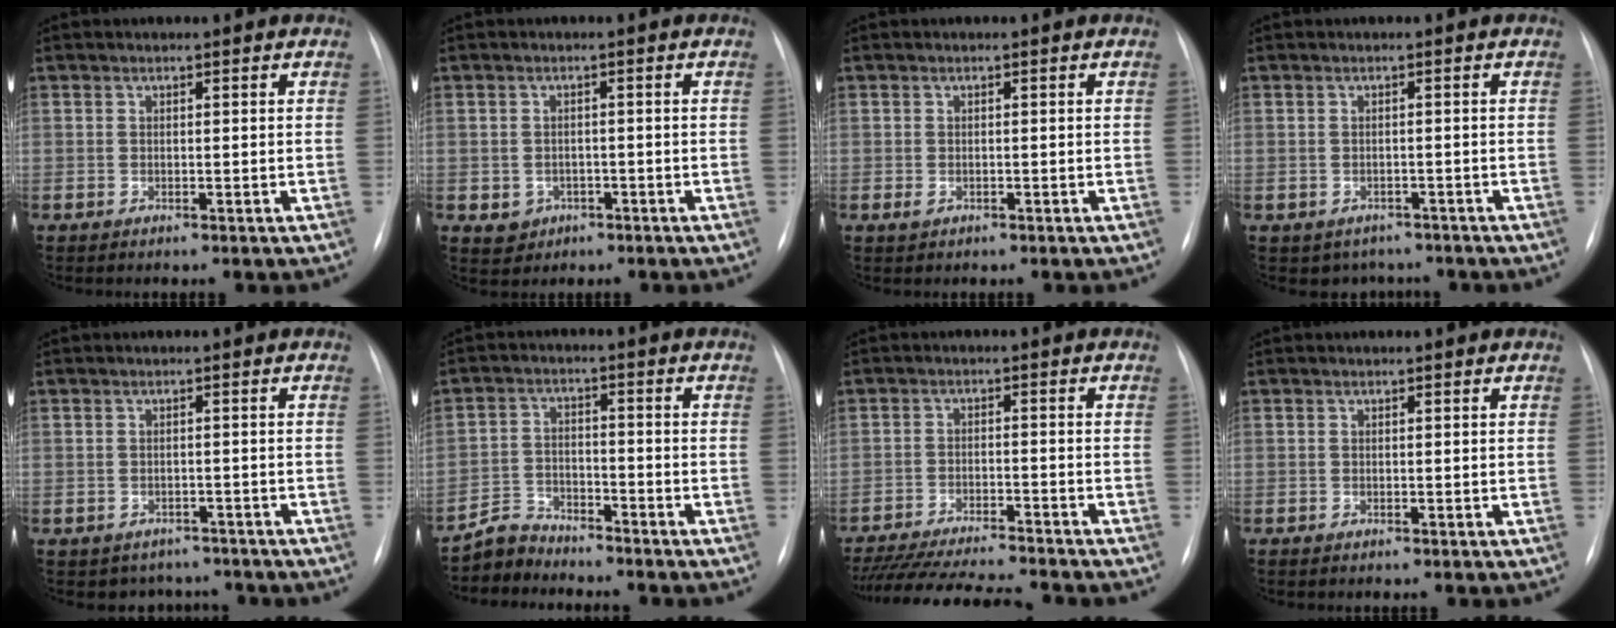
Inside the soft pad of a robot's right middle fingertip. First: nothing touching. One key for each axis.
{"total": 3.1, "fx": -0.3, "fy": 3.0, "fz": 0.8, "tx": -0.009, "ty": 0.007, "tz": 0.011}
{"total": 1.0, "fx": 0.6, "fy": 0.6, "fz": 0.6, "tx": -0.012, "ty": 0.000, "tz": 0.016}
{"total": 4.1, "fx": -3.1, "fy": 2.6, "fz": 0.3, "tx": 0.003, "ty": 0.012, "tz": -0.037}
{"total": 4.7, "fx": -3.9, "fy": 2.6, "fz": -0.2, "tx": 0.009, "ty": 0.017, "tz": -0.047}
{"total": 4.0, "fx": -3.7, "fy": 1.0, "fz": -0.9, "tx": 0.014, "ty": 0.000, "tz": -0.071}
{"total": 16.4, "fx": -14.9, "fy": 1.1, "fz": 6.7, "tx": -0.121, "ty": -0.028, "tz": -0.224}
{"total": 0.0}